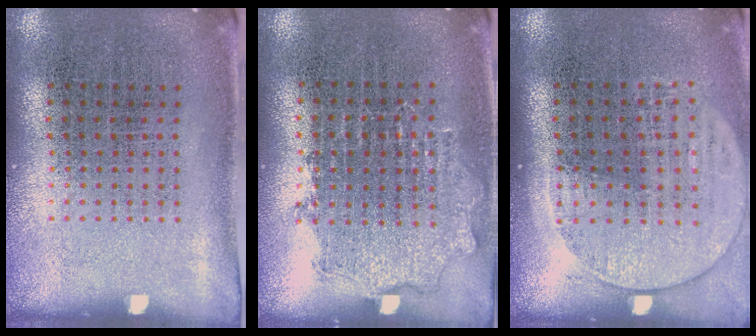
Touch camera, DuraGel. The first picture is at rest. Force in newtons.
{"total": 0.8, "press": 0.8, "slide": 0.3}
{"total": 1.6, "press": 1.5, "slide": 0.7}